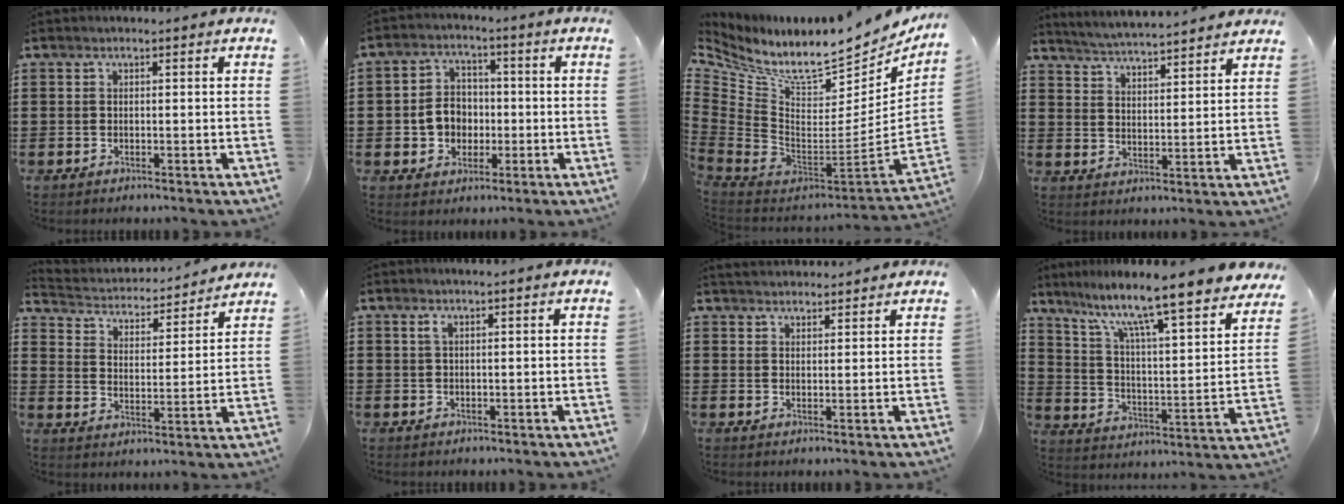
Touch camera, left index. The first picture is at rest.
{"total": 5.8, "force": [-0.8, 5.1, 2.6], "torque": [-0.054, 0.011, -0.016]}
{"total": 10.4, "force": [7.9, 2.2, 6.5], "torque": [-0.131, -0.087, 0.130]}
{"total": 4.4, "force": [4.4, -0.4, 0.5], "torque": [-0.030, -0.029, 0.075]}
{"total": 2.9, "force": [2.8, 0.6, 0.0], "torque": [-0.023, -0.028, 0.039]}
{"total": 1.3, "force": [0.6, 0.2, 1.2], "torque": [-0.025, 0.001, 0.010]}
{"total": 2.4, "force": [2.4, 0.1, -0.1], "torque": [-0.005, -0.002, 0.047]}
{"total": 10.4, "force": [8.5, 0.3, 5.9], "torque": [-0.139, -0.068, 0.135]}